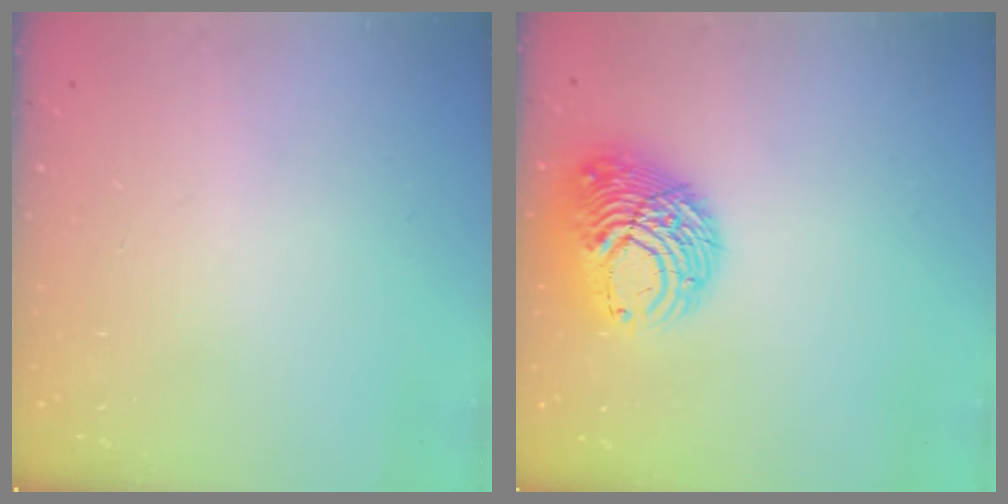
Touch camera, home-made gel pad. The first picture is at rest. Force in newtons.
{"total": 12.5, "press": 12.5, "slide": 1.5}